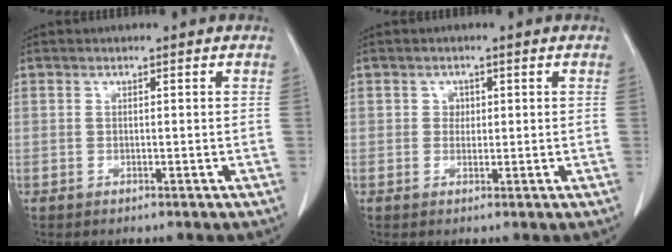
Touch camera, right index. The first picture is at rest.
{"total": 1.5, "force": [0.3, 1.3, 0.6], "torque": [-0.006, 0.001, 0.003]}